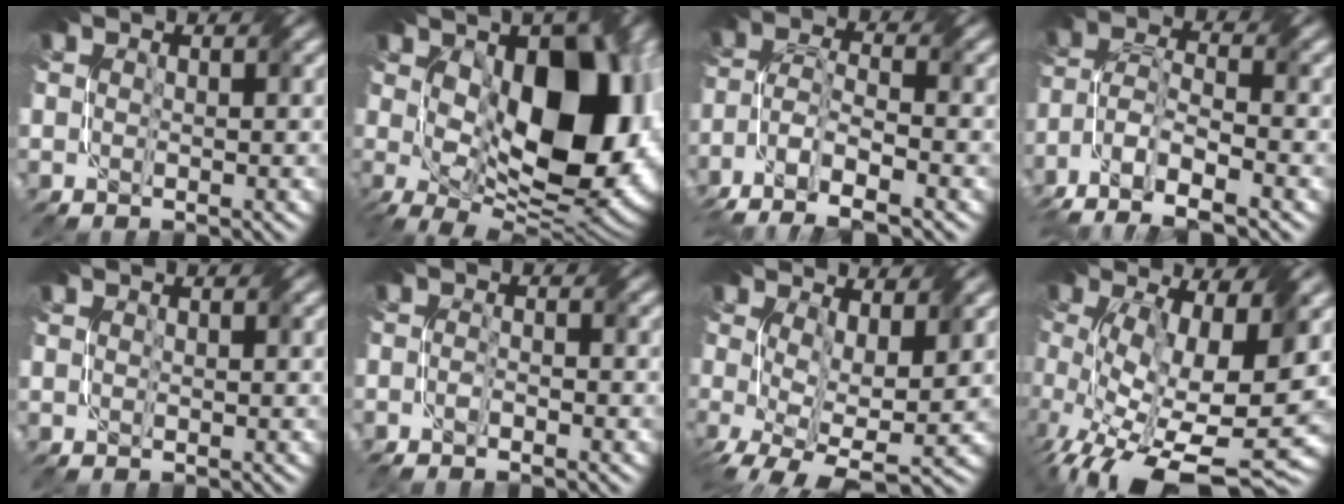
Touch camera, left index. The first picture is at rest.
{"total": 16.8, "force": [0.9, 8.8, 14.3], "torque": [-0.201, -0.018, 0.024]}
{"total": 6.9, "force": [-4.6, 2.2, 4.7], "torque": [-0.094, -0.003, -0.092]}
{"total": 7.7, "force": [-5.2, 2.6, 5.1], "torque": [-0.102, -0.005, -0.101]}
{"total": 0.0}
{"total": 1.8, "force": [-1.3, 0.3, 1.2], "torque": [-0.025, -0.005, -0.026]}
{"total": 7.2, "force": [-0.2, 3.2, 6.5], "torque": [-0.133, -0.022, 0.002]}
{"total": 13.3, "force": [-2.5, 5.0, 12.1], "torque": [-0.216, -0.033, -0.029]}